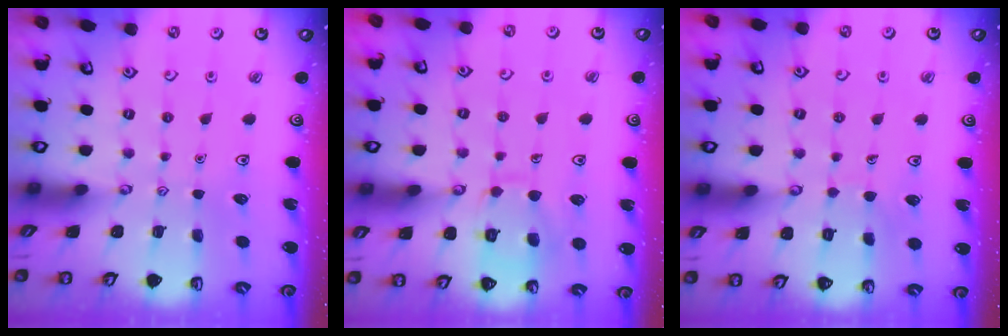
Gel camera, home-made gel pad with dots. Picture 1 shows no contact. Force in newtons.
{"total": 11.0, "press": 11.0, "slide": 0.9}
{"total": 4.4, "press": 4.3, "slide": 0.3}